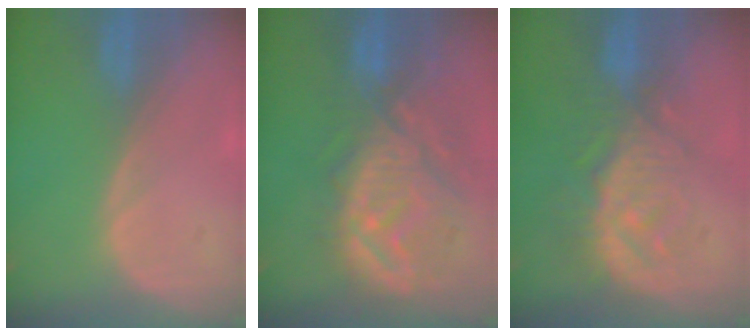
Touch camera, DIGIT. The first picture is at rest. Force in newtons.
{"total": 11.9, "press": 10.9, "slide": 4.9}
{"total": 9.2, "press": 8.3, "slide": 4.0}